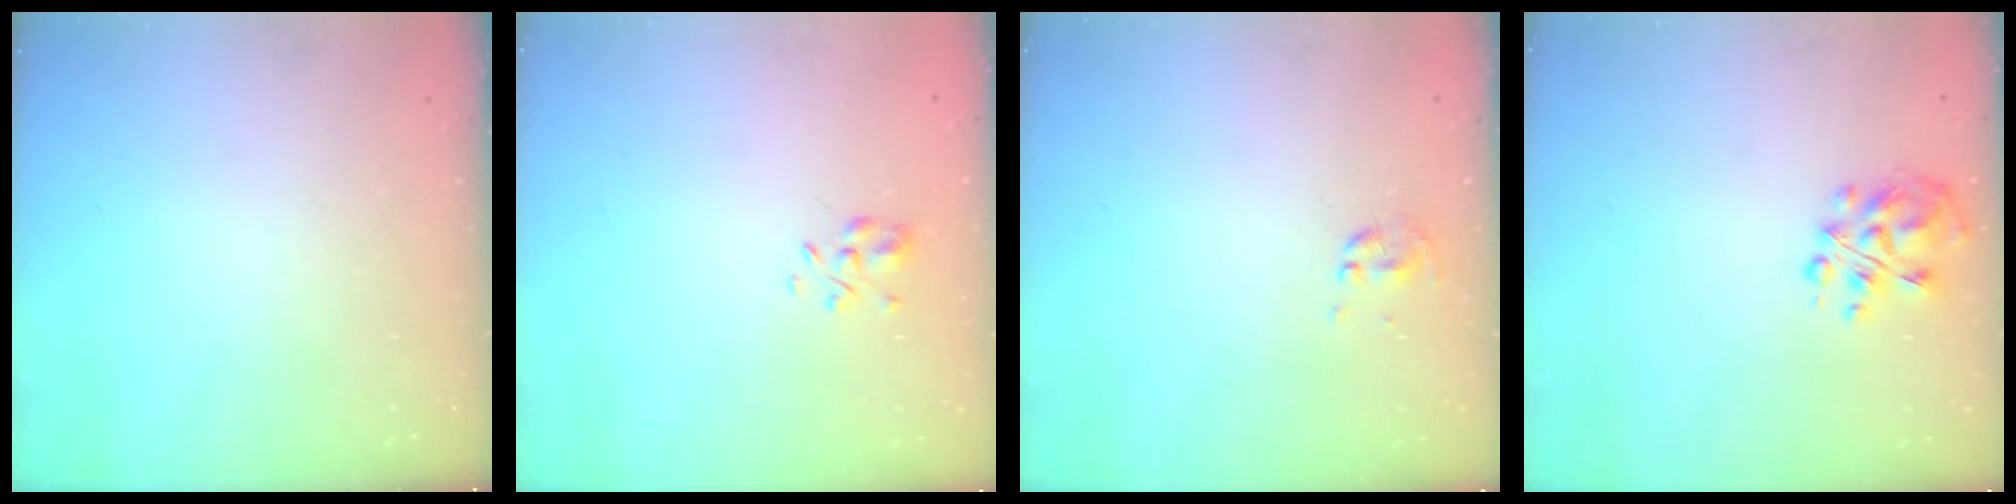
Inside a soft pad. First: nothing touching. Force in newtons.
{"total": 4.3, "press": 4.0, "slide": 1.7}
{"total": 0.0}
{"total": 7.1, "press": 7.0, "slide": 1.4}